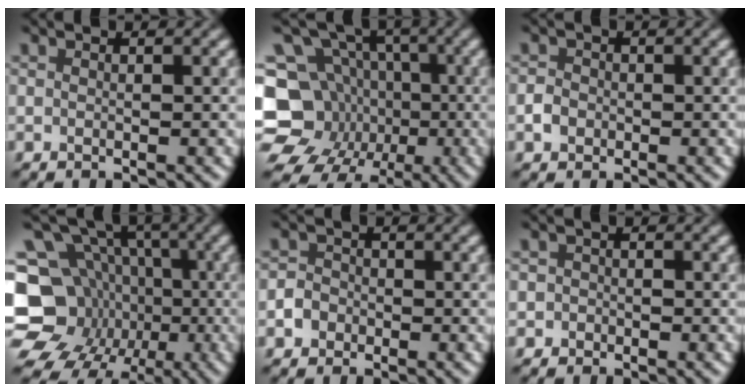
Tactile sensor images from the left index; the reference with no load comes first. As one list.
[{"total": 14.9, "force": [-4.5, 13.2, 5.4], "torque": [-0.125, -0.010, -0.094]}, {"total": 1.3, "force": [-0.6, 1.0, 0.4], "torque": [-0.006, 0.000, -0.016]}, {"total": 16.9, "force": [-5.0, 14.7, 6.8], "torque": [-0.150, -0.011, -0.096]}, {"total": 1.7, "force": [-0.9, 1.4, 0.3], "torque": [0.002, 0.001, -0.023]}, {"total": 1.0, "force": [-0.4, 1.0, 0.0], "torque": [0.022, 0.002, -0.015]}]